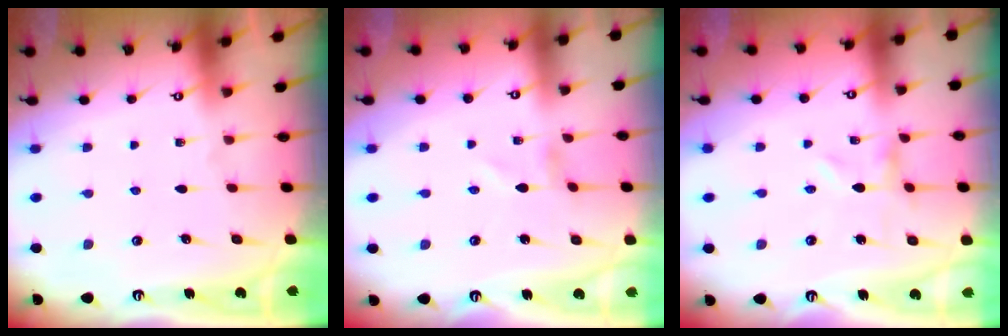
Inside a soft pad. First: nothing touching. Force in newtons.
{"total": 1.2, "press": 1.1, "slide": 0.1}
{"total": 0.6, "press": 0.5, "slide": 0.1}